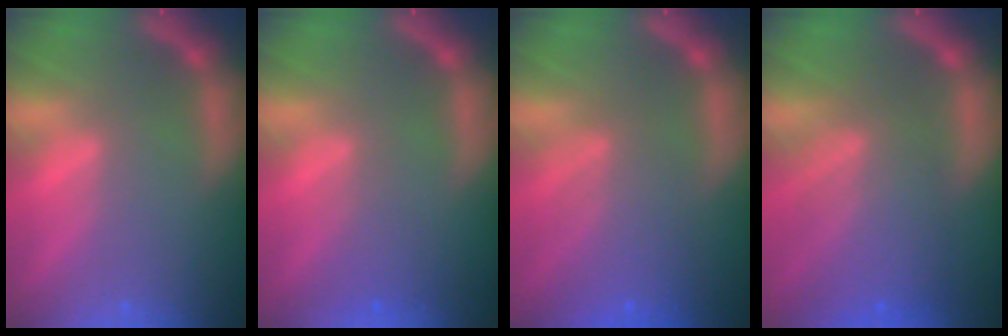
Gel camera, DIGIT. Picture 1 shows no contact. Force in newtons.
{"total": 2.0}
{"total": 5.1}
{"total": 7.5}